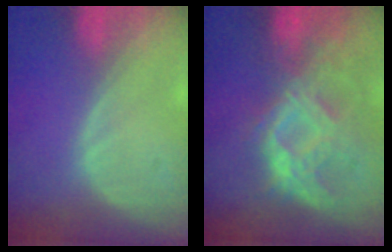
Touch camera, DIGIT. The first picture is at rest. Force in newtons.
{"total": 9.9, "press": 8.8, "slide": 4.5}